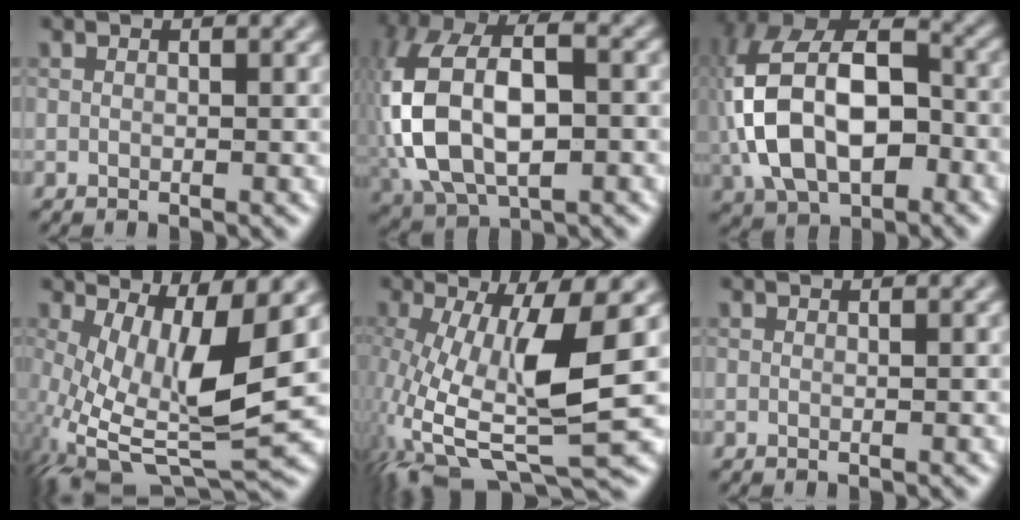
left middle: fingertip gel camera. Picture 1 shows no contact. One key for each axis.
{"total": 12.7, "fx": -1.0, "fy": 7.4, "fz": 10.3, "tx": -0.233, "ty": 0.006, "tz": -0.026}
{"total": 13.9, "fx": -1.4, "fy": 8.9, "fz": 10.6, "tx": -0.239, "ty": -0.001, "tz": -0.030}
{"total": 11.3, "fx": -0.5, "fy": 3.9, "fz": 10.6, "tx": -0.213, "ty": -0.024, "tz": 0.004}
{"total": 11.4, "fx": -1.1, "fy": 3.0, "fz": 10.9, "tx": -0.225, "ty": -0.010, "tz": -0.021}
{"total": 0.0}